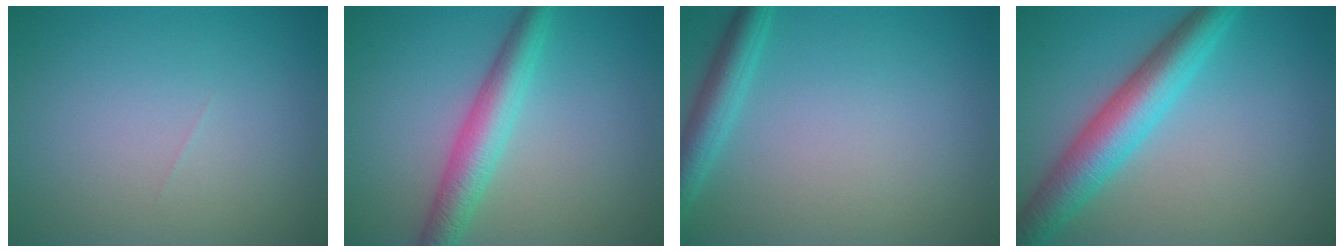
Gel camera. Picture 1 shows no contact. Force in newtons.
{"total": 4.3, "press": 4.3, "slide": 0.1}
{"total": 3.0, "press": 3.0, "slide": 0.2}
{"total": 6.2, "press": 6.2, "slide": 0.0}